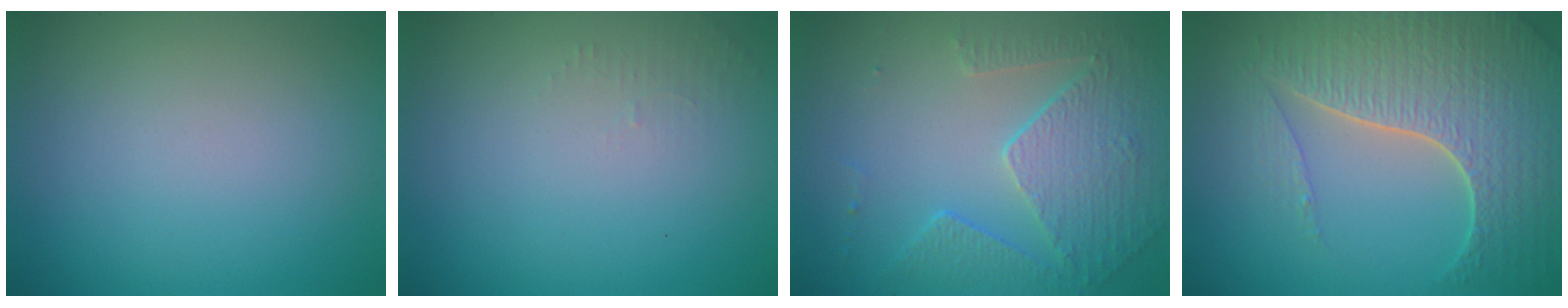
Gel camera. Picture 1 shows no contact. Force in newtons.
{"total": 1.0, "press": 0.9, "slide": 0.3}
{"total": 5.1, "press": 3.7, "slide": 3.6}
{"total": 7.5, "press": 5.6, "slide": 5.0}